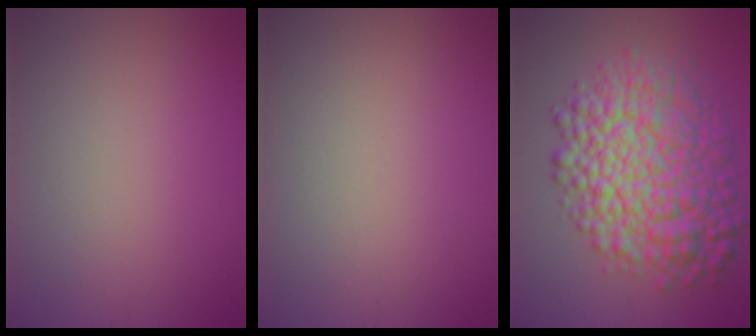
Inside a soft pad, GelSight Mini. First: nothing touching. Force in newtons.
{"total": 0.0}
{"total": 10.6, "press": 10.6, "slide": 0.1}